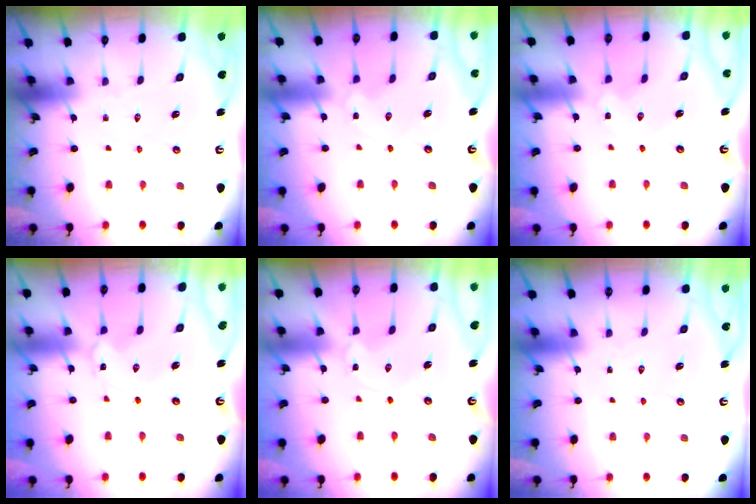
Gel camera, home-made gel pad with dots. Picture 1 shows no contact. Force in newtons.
{"total": 1.8, "press": 1.8, "slide": 0.4}
{"total": 1.8, "press": 1.8, "slide": 0.4}
{"total": 1.4, "press": 1.4, "slide": 0.1}
{"total": 0.0}
{"total": 1.6, "press": 1.6, "slide": 0.1}